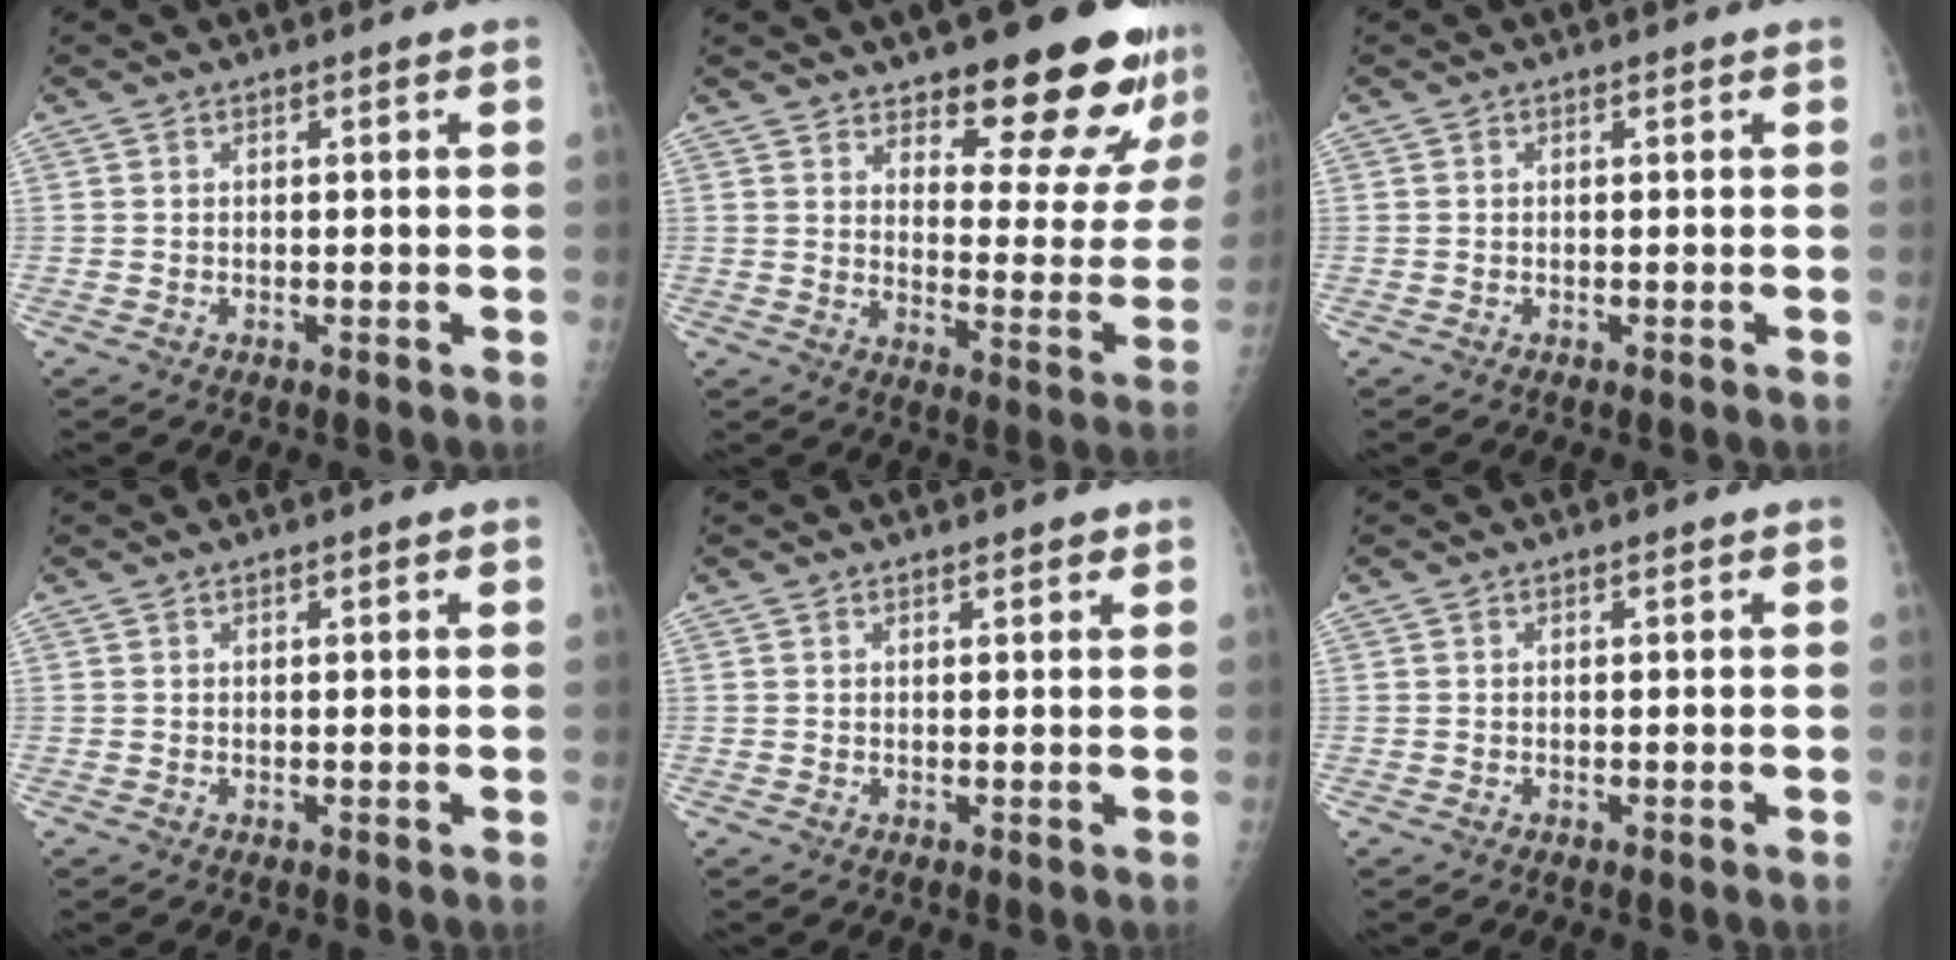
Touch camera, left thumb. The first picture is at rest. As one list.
[{"total": 19.6, "force": [14.7, 5.8, 11.5], "torque": [-0.108, -0.100, 0.194]}, {"total": 0.0}, {"total": 0.8, "force": [0.4, 0.2, 0.7], "torque": [-0.013, 0.002, 0.005]}, {"total": 1.4, "force": [1.0, 0.5, 0.8], "torque": [-0.008, -0.003, 0.012]}, {"total": 0.0}]